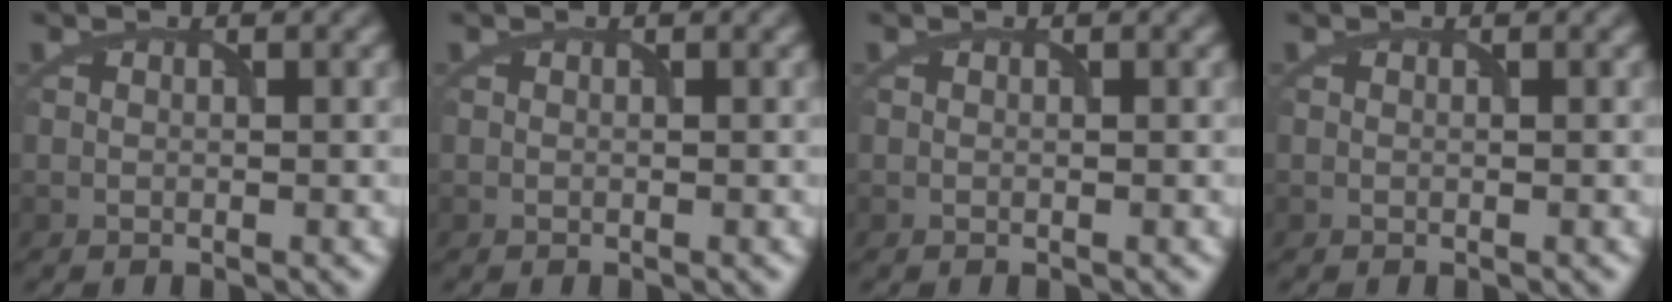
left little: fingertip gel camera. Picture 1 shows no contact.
{"total": 0.0}
{"total": 0.0}
{"total": 0.0}